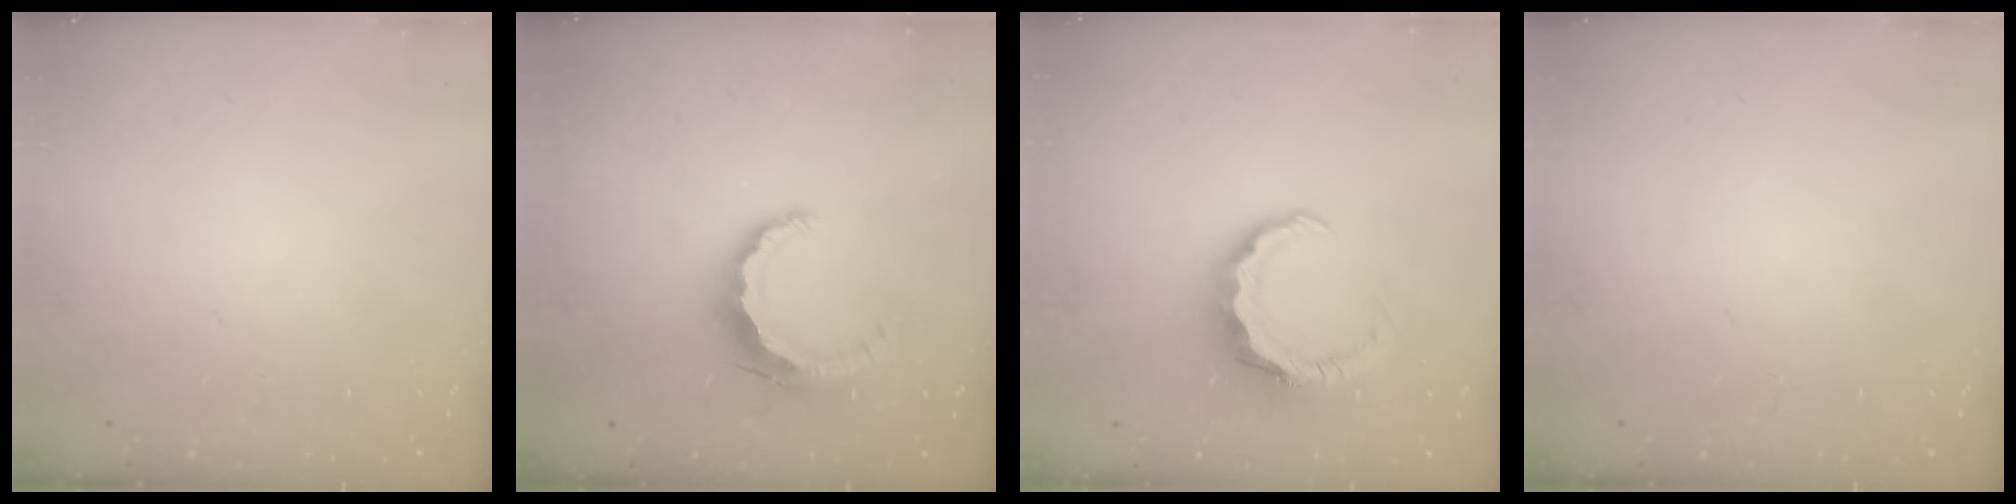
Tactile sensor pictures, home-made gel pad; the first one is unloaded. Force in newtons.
{"total": 7.9, "press": 7.9, "slide": 0.5}
{"total": 7.1, "press": 7.1, "slide": 0.7}
{"total": 0.0}